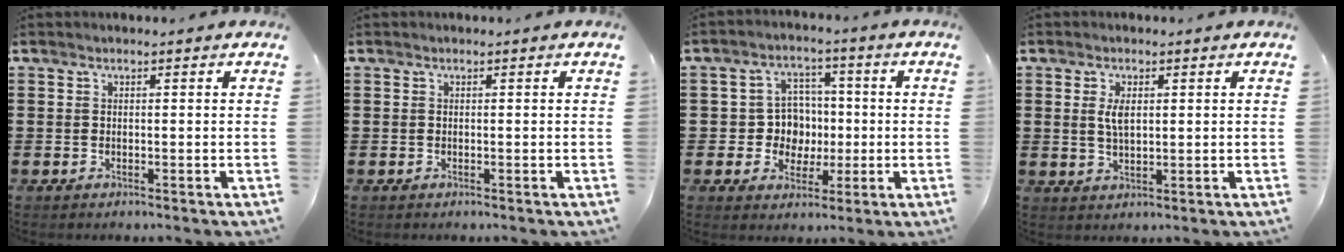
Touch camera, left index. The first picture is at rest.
{"total": 0.0}
{"total": 6.7, "force": [-0.2, 6.3, 2.4], "torque": [-0.062, 0.018, -0.004]}
{"total": 3.2, "force": [0.9, 1.3, 2.8], "torque": [-0.060, 0.006, 0.014]}